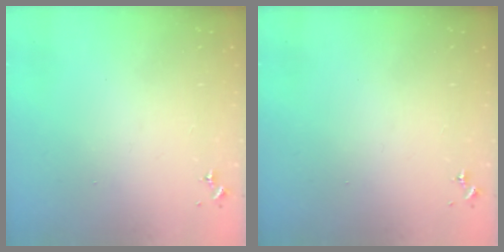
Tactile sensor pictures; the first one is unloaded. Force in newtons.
{"total": 0.0}